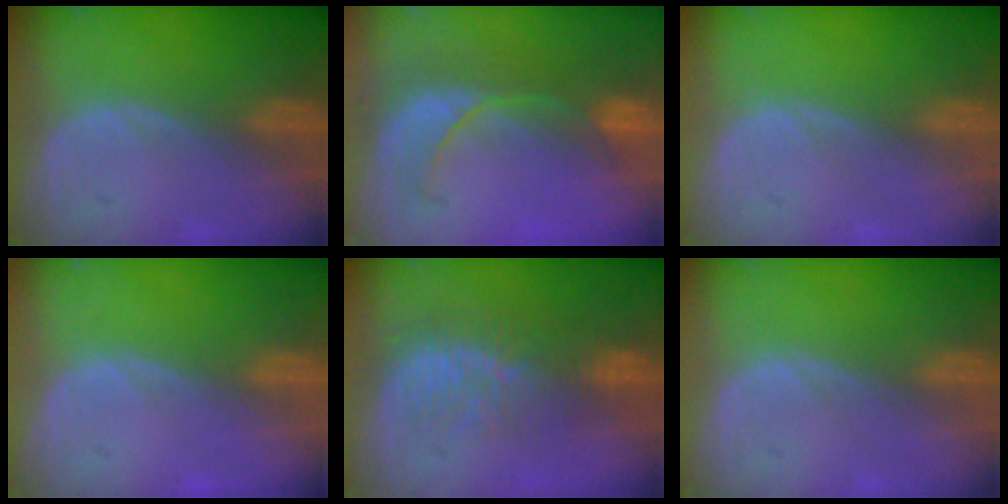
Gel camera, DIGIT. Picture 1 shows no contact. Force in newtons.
{"total": 7.8, "press": 7.7, "slide": 1.6}
{"total": 0.0}
{"total": 0.0}
{"total": 8.4, "press": 7.8, "slide": 3.0}
{"total": 0.0}